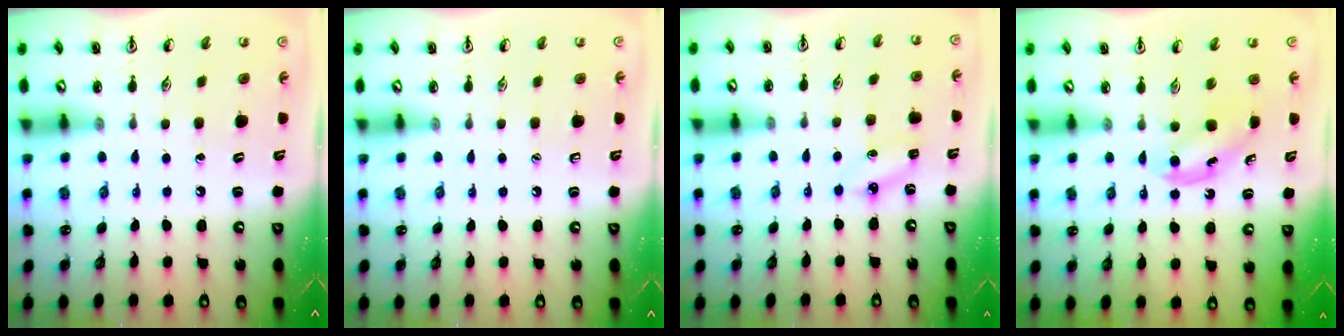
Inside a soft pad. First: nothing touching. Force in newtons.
{"total": 0.0}
{"total": 5.0, "press": 4.8, "slide": 1.6}
{"total": 4.5, "press": 4.2, "slide": 1.5}